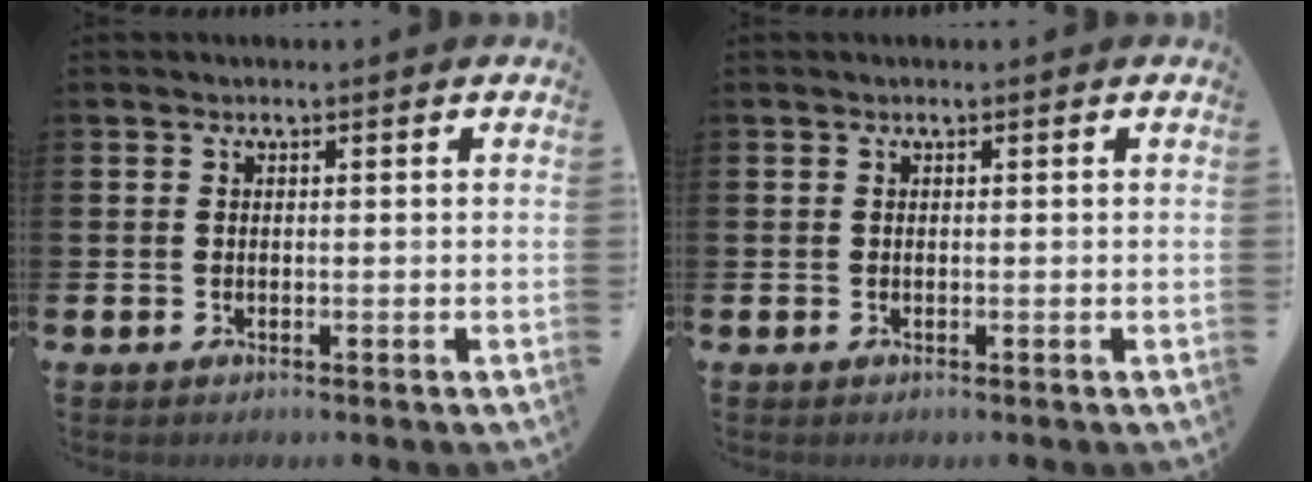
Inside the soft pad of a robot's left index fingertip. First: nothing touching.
{"total": 0.0}